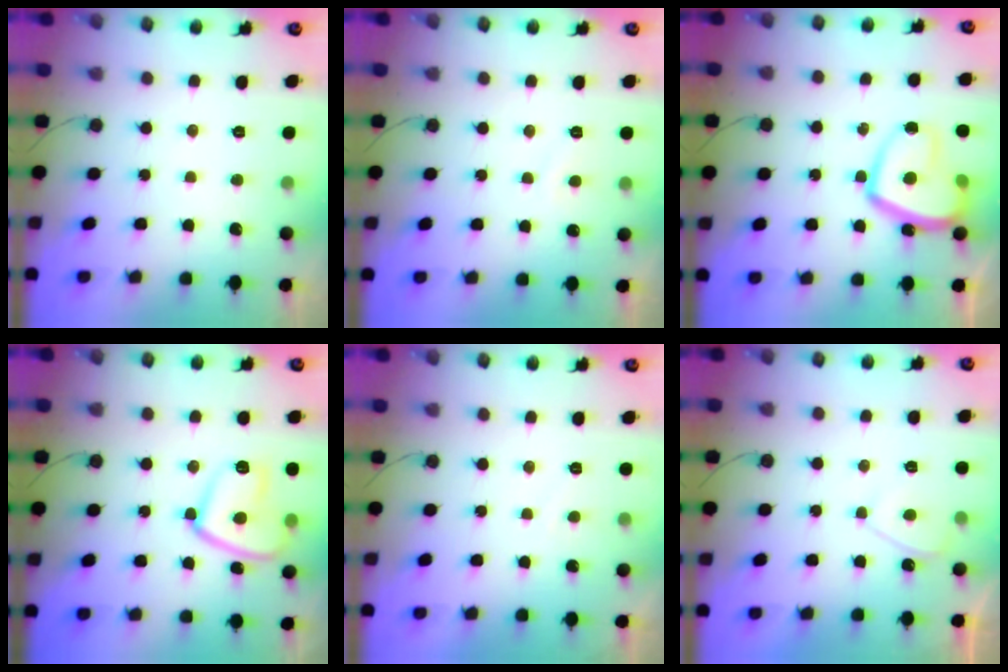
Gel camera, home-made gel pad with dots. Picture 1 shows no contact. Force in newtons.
{"total": 1.2, "press": 1.2, "slide": 0.3}
{"total": 14.4, "press": 14.3, "slide": 1.4}
{"total": 12.2, "press": 12.2, "slide": 0.4}
{"total": 1.0, "press": 0.9, "slide": 0.6}
{"total": 2.8, "press": 2.7, "slide": 0.5}